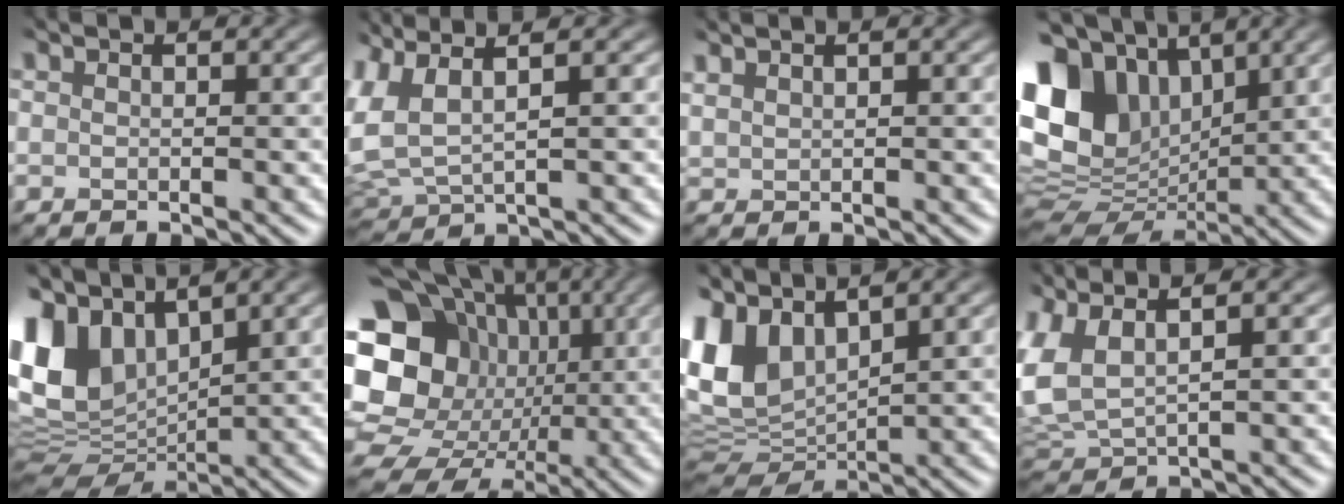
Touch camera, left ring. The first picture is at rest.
{"total": 5.3, "force": [1.8, 2.3, 4.4], "torque": [-0.124, 0.013, 0.037]}
{"total": 1.4, "force": [1.0, 0.4, 0.8], "torque": [-0.008, 0.008, 0.014]}
{"total": 13.7, "force": [4.0, 9.5, 8.9], "torque": [-0.217, 0.017, 0.077]}
{"total": 10.8, "force": [3.8, 6.8, 7.4], "torque": [-0.193, 0.010, 0.074]}
{"total": 19.9, "force": [1.3, 17.2, 9.9], "torque": [-0.206, 0.019, 0.011]}
{"total": 9.0, "force": [3.5, 5.3, 6.3], "torque": [-0.159, 0.009, 0.072]}
{"total": 6.0, "force": [1.8, 2.9, 4.9], "torque": [-0.138, 0.012, 0.039]}